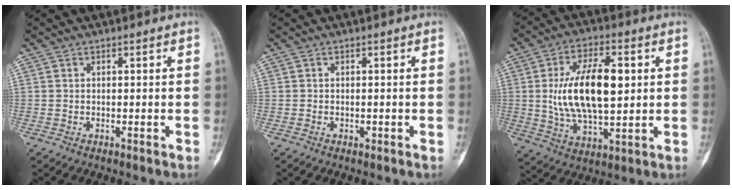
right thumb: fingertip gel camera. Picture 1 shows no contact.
{"total": 0.6, "force": [-0.2, 0.5, 0.3], "torque": [-0.005, 0.003, -0.003]}
{"total": 17.0, "force": [2.1, 8.2, 14.8], "torque": [-0.253, -0.003, 0.041]}